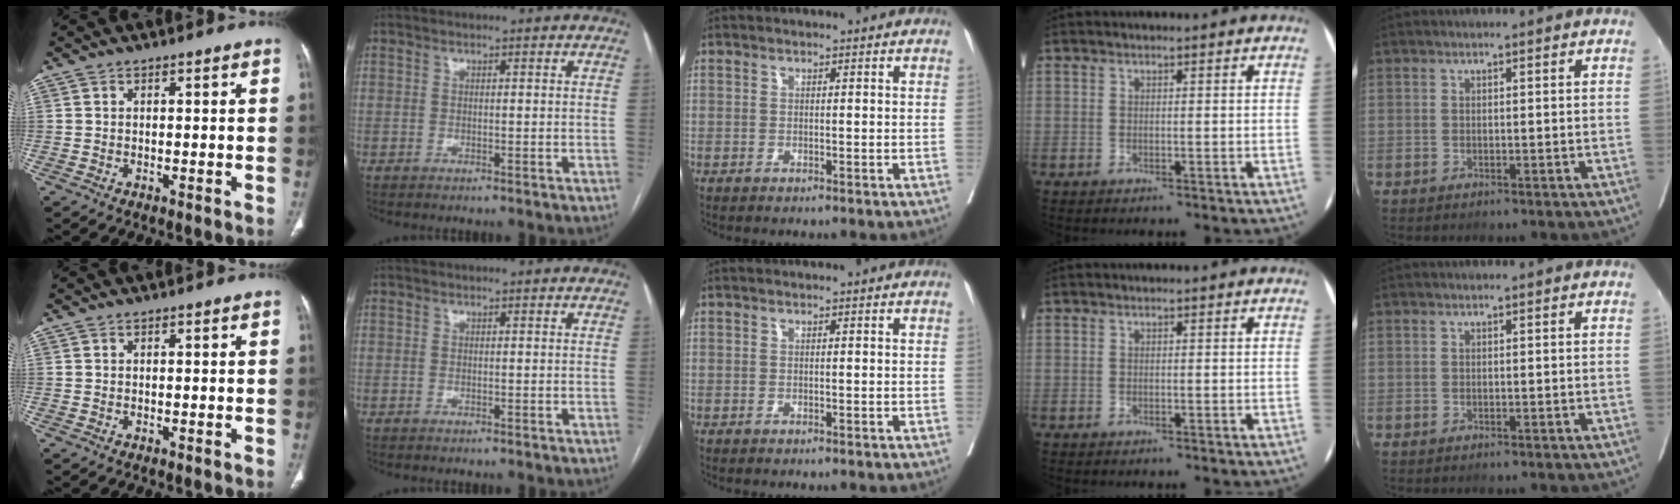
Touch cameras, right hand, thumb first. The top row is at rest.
{}